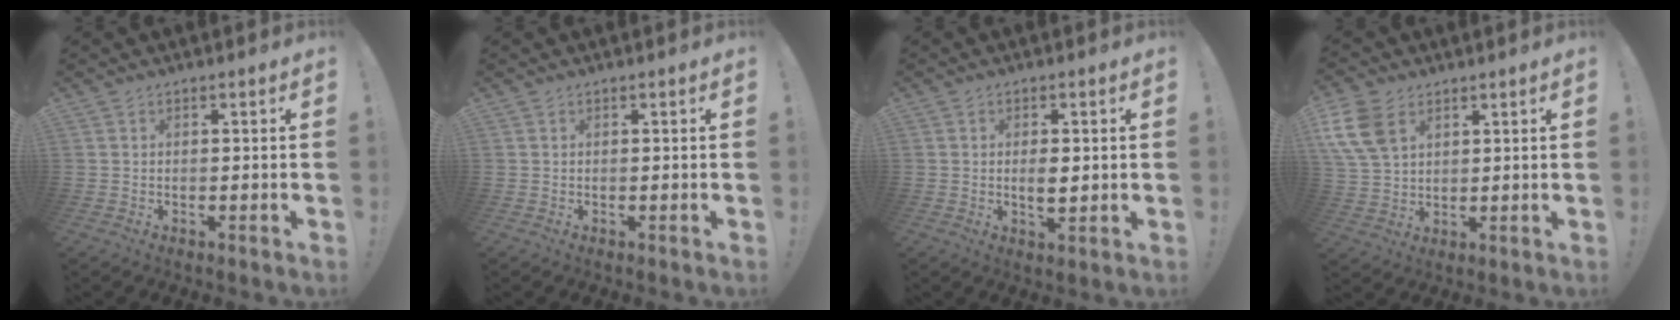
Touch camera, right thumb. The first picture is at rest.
{"total": 0.0}
{"total": 3.6, "force": [0.1, 1.6, 3.2], "torque": [-0.043, -0.009, -0.005]}
{"total": 12.1, "force": [5.6, 8.3, 6.9], "torque": [-0.146, -0.014, 0.113]}